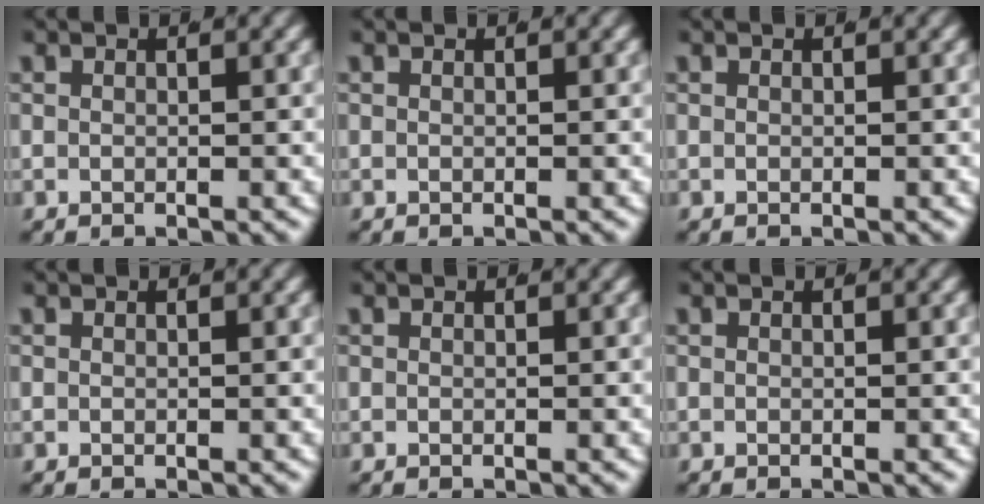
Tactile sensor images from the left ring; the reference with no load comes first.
{"total": 0.0}
{"total": 0.0}
{"total": 0.0}
{"total": 0.0}
{"total": 0.0}